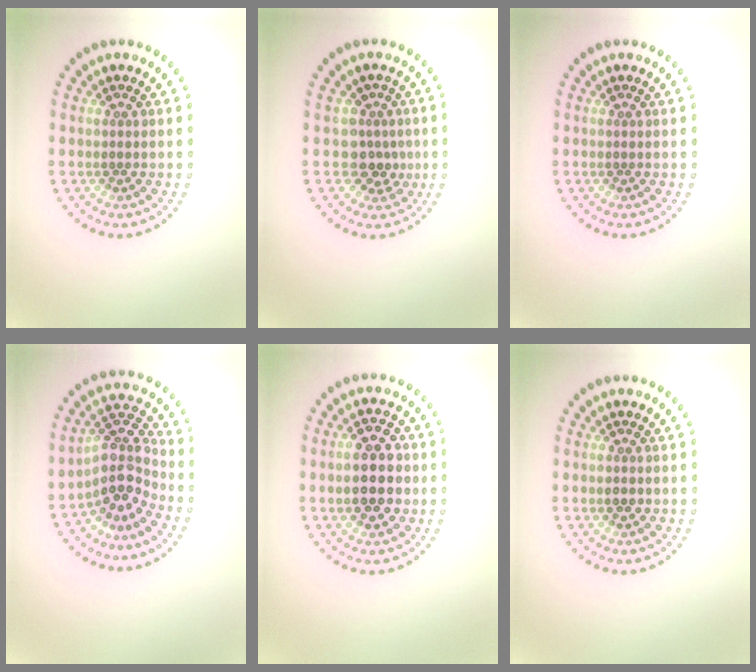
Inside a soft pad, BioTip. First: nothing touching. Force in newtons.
{"total": 2.8, "press": 2.0, "slide": 1.9}
{"total": 0.0}
{"total": 4.1, "press": 3.0, "slide": 2.8}
{"total": 5.1, "press": 5.1, "slide": 0.3}
{"total": 1.1, "press": 1.1, "slide": 0.0}